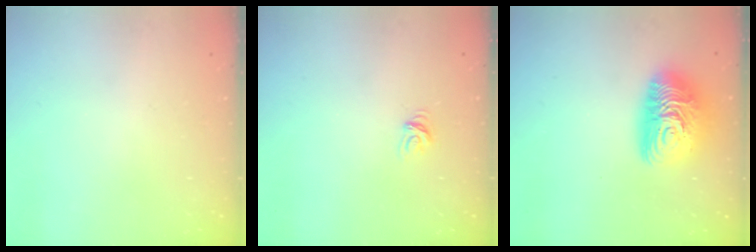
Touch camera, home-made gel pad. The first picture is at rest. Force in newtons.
{"total": 4.7, "press": 4.7, "slide": 0.3}
{"total": 12.9, "press": 12.9, "slide": 0.9}